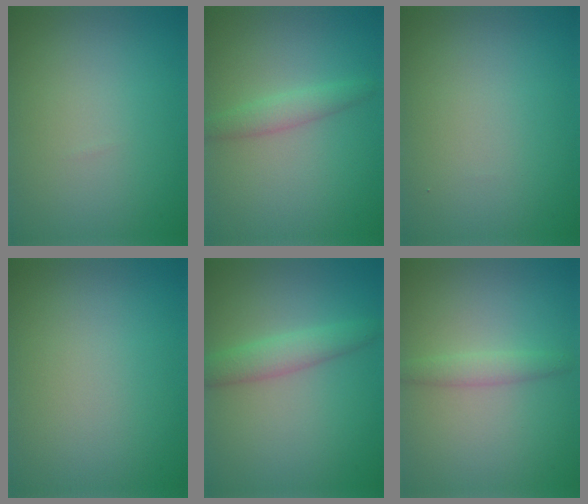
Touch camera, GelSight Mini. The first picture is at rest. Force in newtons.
{"total": 1.9, "press": 1.9, "slide": 0.1}
{"total": 0.0}
{"total": 0.0}
{"total": 2.6, "press": 2.6, "slide": 0.1}
{"total": 1.6, "press": 1.6, "slide": 0.0}